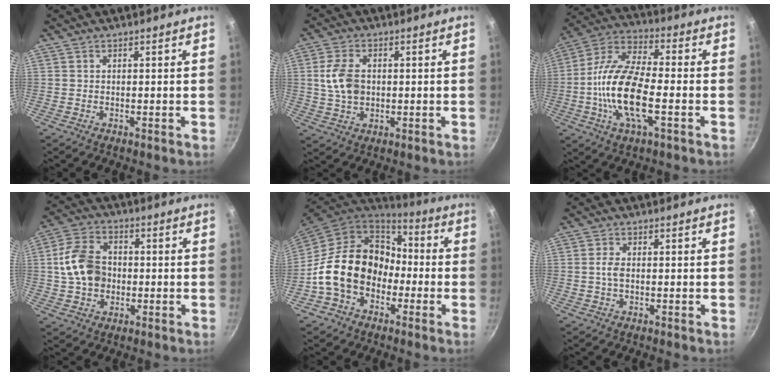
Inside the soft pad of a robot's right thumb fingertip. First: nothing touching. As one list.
[{"total": 7.5, "force": [0.7, 5.1, 5.5], "torque": [-0.100, 0.005, 0.012]}, {"total": 16.9, "force": [-3.3, 6.7, 15.1], "torque": [-0.288, 0.031, -0.081]}, {"total": 10.9, "force": [-0.1, 8.3, 7.2], "torque": [-0.116, 0.019, -0.011]}, {"total": 17.2, "force": [-3.1, 13.5, 10.3], "torque": [-0.148, 0.058, -0.058]}, {"total": 2.0, "force": [-0.1, 1.1, 1.7], "torque": [-0.038, 0.004, -0.005]}]